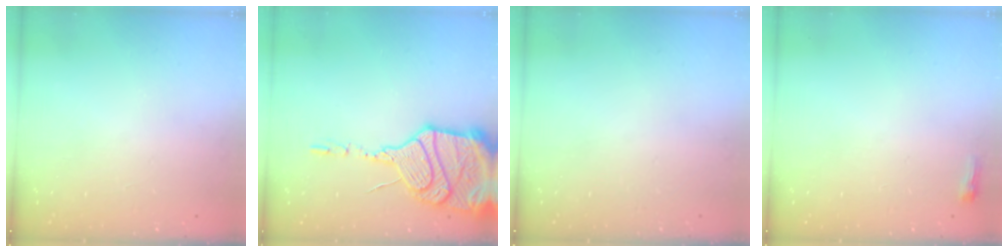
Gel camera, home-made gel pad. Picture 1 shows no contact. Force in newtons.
{"total": 20.3, "press": 20.1, "slide": 2.1}
{"total": 0.0}
{"total": 2.6, "press": 2.5, "slide": 0.6}